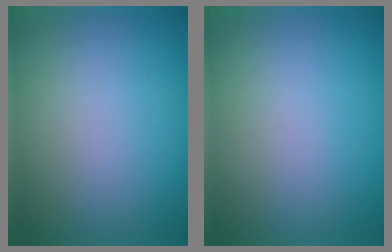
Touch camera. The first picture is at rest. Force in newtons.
{"total": 0.0}